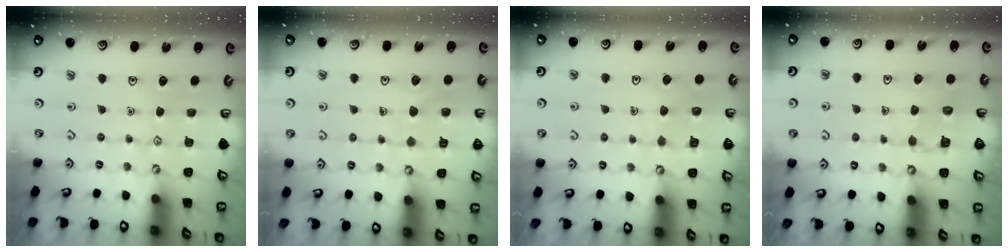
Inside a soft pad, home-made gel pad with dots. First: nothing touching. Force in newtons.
{"total": 6.3, "press": 6.3, "slide": 0.6}
{"total": 5.4, "press": 5.4, "slide": 0.3}
{"total": 4.2, "press": 4.2, "slide": 0.3}